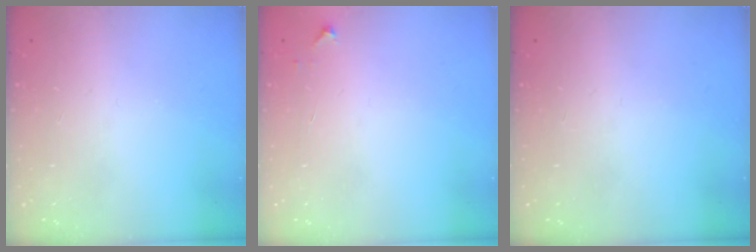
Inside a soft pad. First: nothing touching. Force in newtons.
{"total": 3.3, "press": 3.2, "slide": 0.4}
{"total": 0.0}